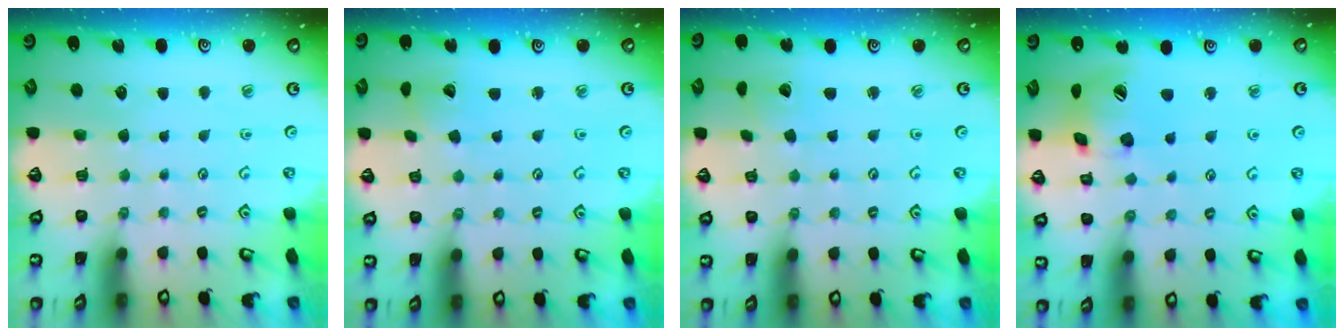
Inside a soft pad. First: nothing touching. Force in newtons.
{"total": 2.8, "press": 2.8, "slide": 0.4}
{"total": 2.3, "press": 2.3, "slide": 0.2}
{"total": 13.8, "press": 13.7, "slide": 2.2}